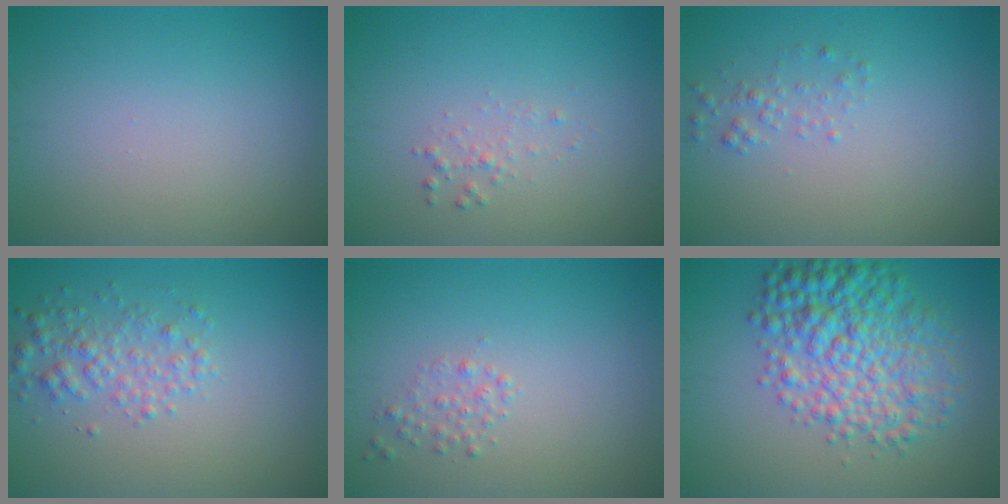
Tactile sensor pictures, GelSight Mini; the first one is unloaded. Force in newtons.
{"total": 0.9, "press": 0.9, "slide": 0.0}
{"total": 1.2, "press": 1.2, "slide": 0.1}
{"total": 2.6, "press": 2.6, "slide": 0.0}
{"total": 1.1, "press": 1.1, "slide": 0.0}
{"total": 7.5, "press": 7.5, "slide": 0.1}